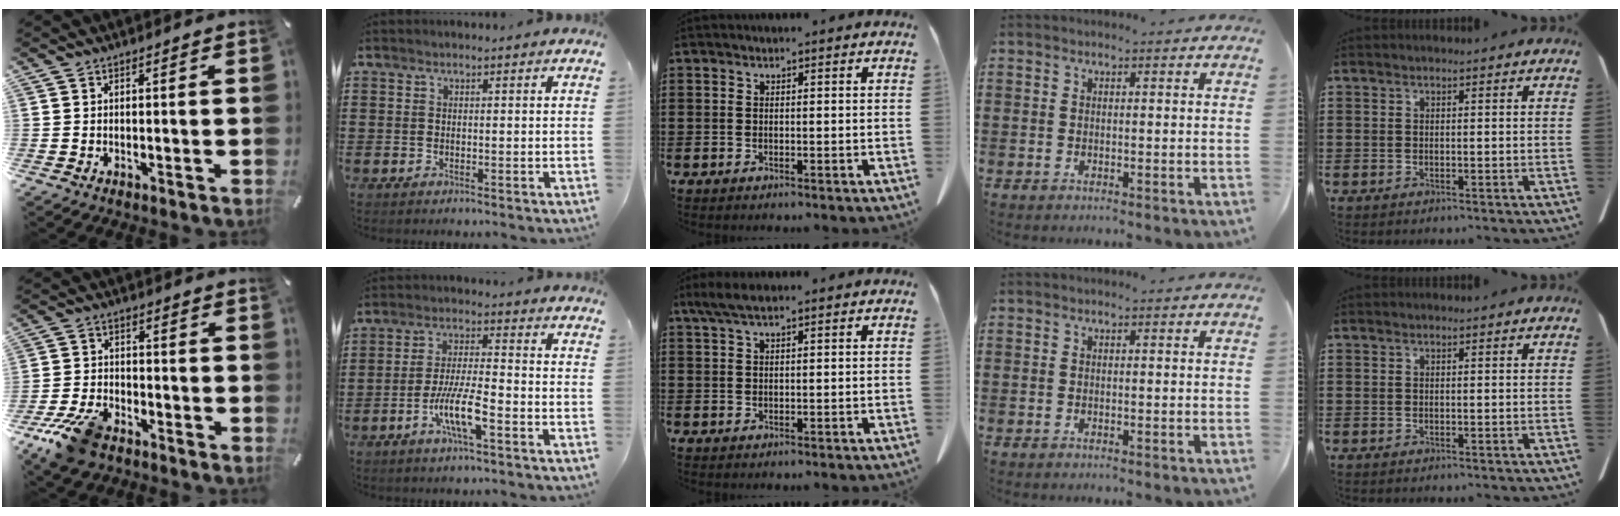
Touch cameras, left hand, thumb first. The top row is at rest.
{"thumb": {"total": 10.0, "force": [-6.9, 5.0, 5.2], "torque": [-0.109, 0.031, -0.129]}, "index": {"total": 7.8, "force": [-3.7, 1.5, 6.7], "torque": [-0.143, -0.006, -0.073]}, "middle": {"total": 2.8, "force": [1.7, 0.5, 2.1], "torque": [-0.044, 0.002, 0.032]}}